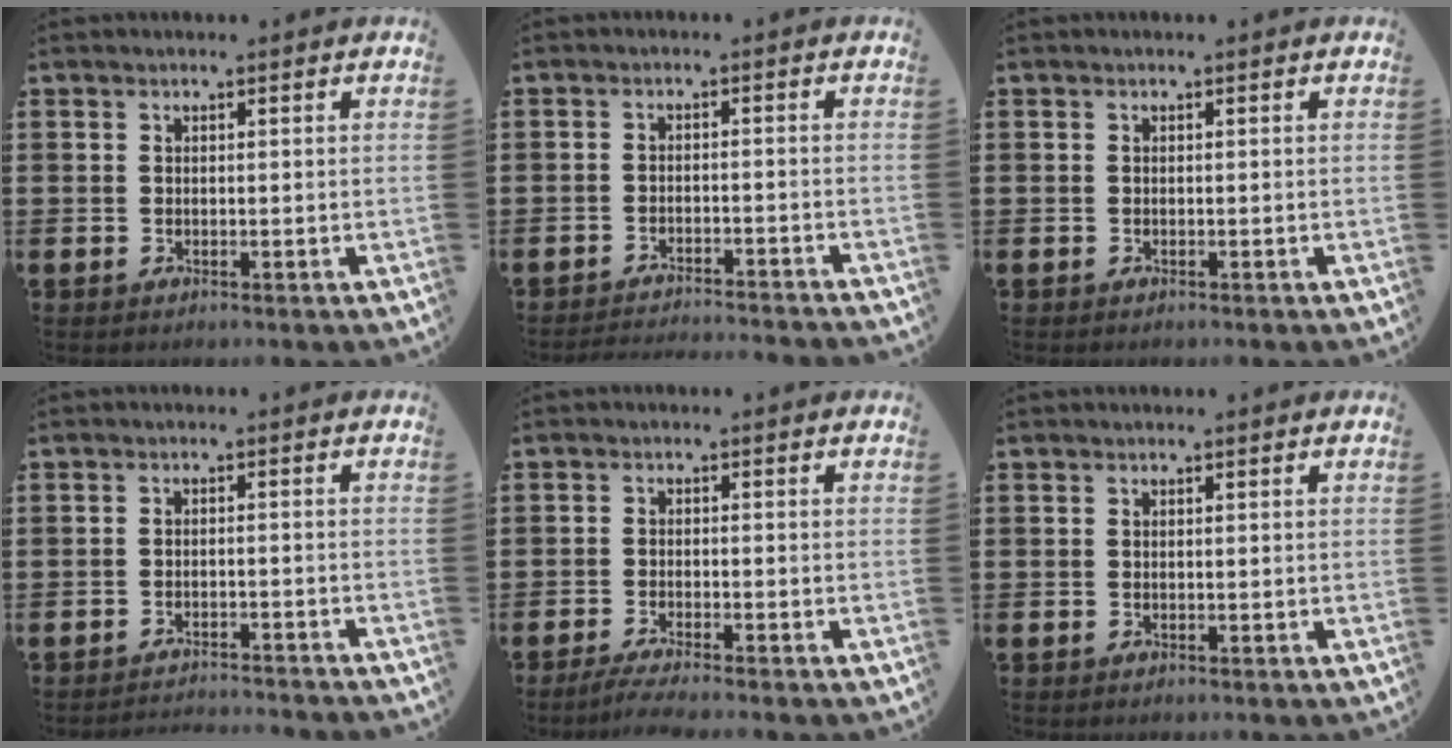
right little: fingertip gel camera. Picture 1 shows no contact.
{"total": 2.3, "force": [-2.3, -0.3, 0.1], "torque": [-0.002, 0.004, -0.048]}
{"total": 0.0}
{"total": 1.9, "force": [-1.9, -0.2, -0.1], "torque": [-0.001, 0.005, -0.040]}
{"total": 2.3, "force": [-1.8, -0.1, 1.5], "torque": [-0.023, -0.003, -0.031]}
{"total": 0.0}